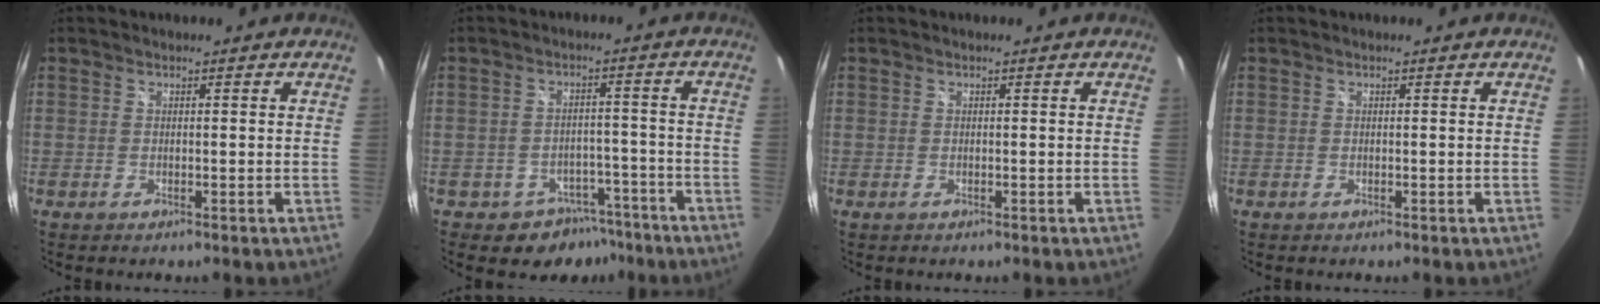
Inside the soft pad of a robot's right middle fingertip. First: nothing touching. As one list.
[{"total": 6.9, "force": [-5.0, 4.6, 1.2], "torque": [-0.024, 0.024, -0.055]}, {"total": 0.0}, {"total": 0.0}]